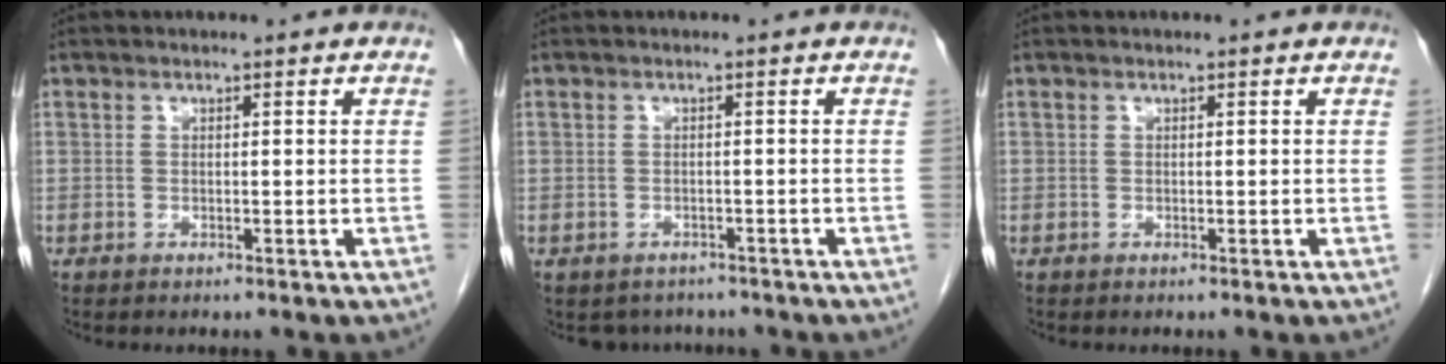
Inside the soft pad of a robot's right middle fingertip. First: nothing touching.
{"total": 3.7, "force": [-3.2, 1.8, 0.2], "torque": [-0.002, 0.004, -0.041]}
{"total": 0.0}